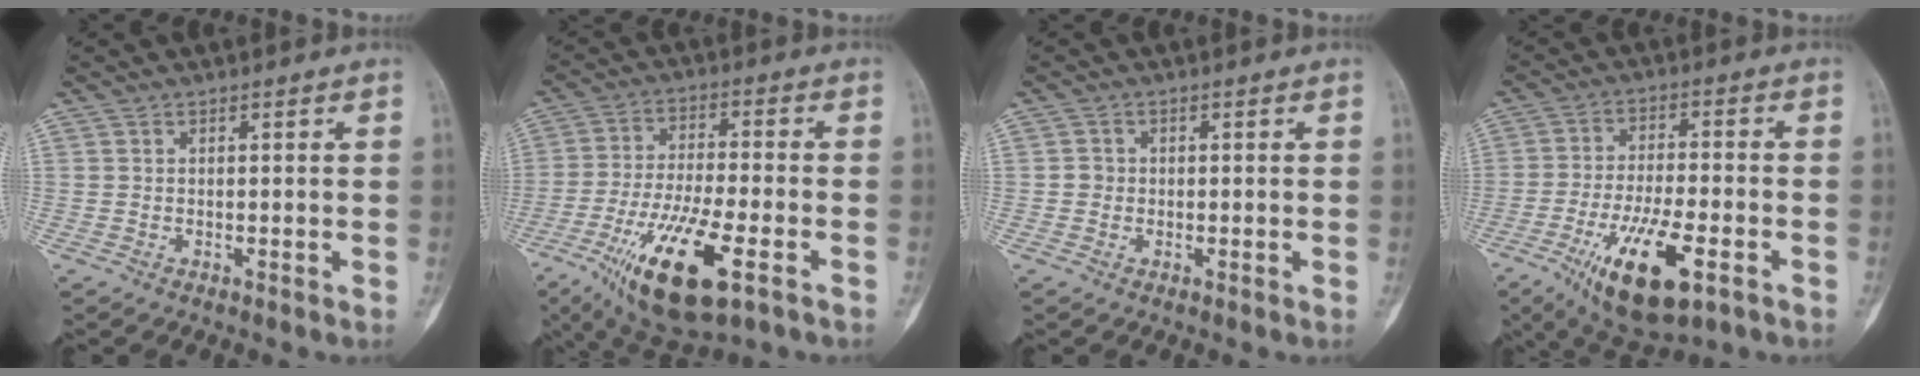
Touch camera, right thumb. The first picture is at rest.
{"total": 18.3, "force": [-8.1, 5.6, 15.4], "torque": [-0.306, 0.004, -0.134]}
{"total": 1.5, "force": [-0.2, 1.4, 0.4], "torque": [0.000, 0.005, -0.005]}
{"total": 15.6, "force": [-6.9, 5.5, 12.9], "torque": [-0.228, 0.010, -0.108]}